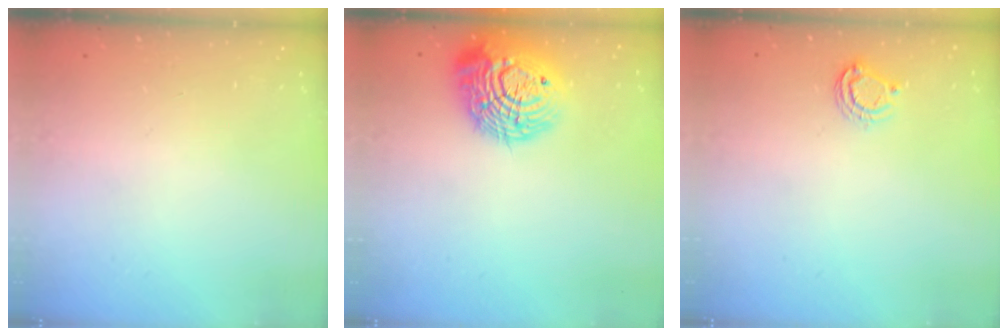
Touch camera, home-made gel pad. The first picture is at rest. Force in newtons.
{"total": 18.8, "press": 18.7, "slide": 1.5}
{"total": 5.7, "press": 5.7, "slide": 0.5}